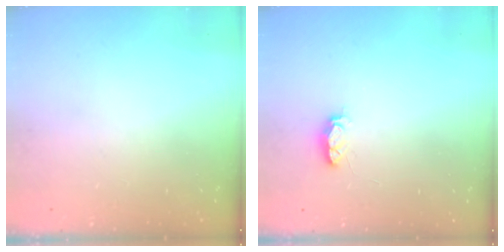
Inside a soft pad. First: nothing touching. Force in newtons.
{"total": 4.1, "press": 4.0, "slide": 0.9}